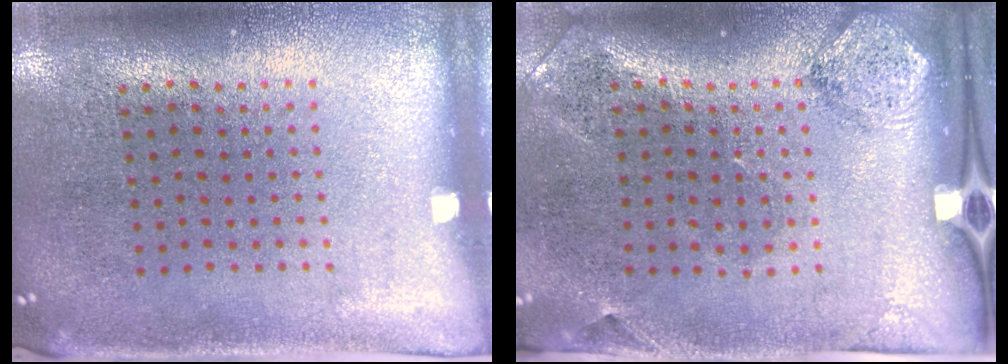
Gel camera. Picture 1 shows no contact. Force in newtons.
{"total": 1.9, "press": 1.1, "slide": 1.5}